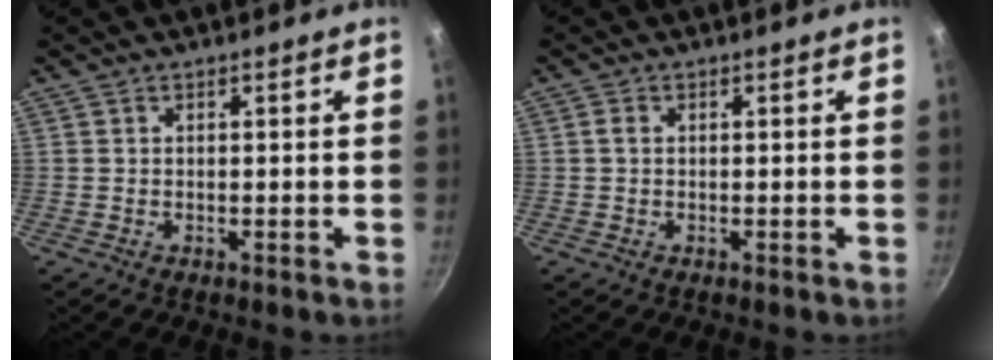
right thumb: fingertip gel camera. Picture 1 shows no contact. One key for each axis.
{"total": 1.0, "fx": 0.1, "fy": 0.7, "fz": 0.8, "tx": -0.015, "ty": 0.004, "tz": 0.001}